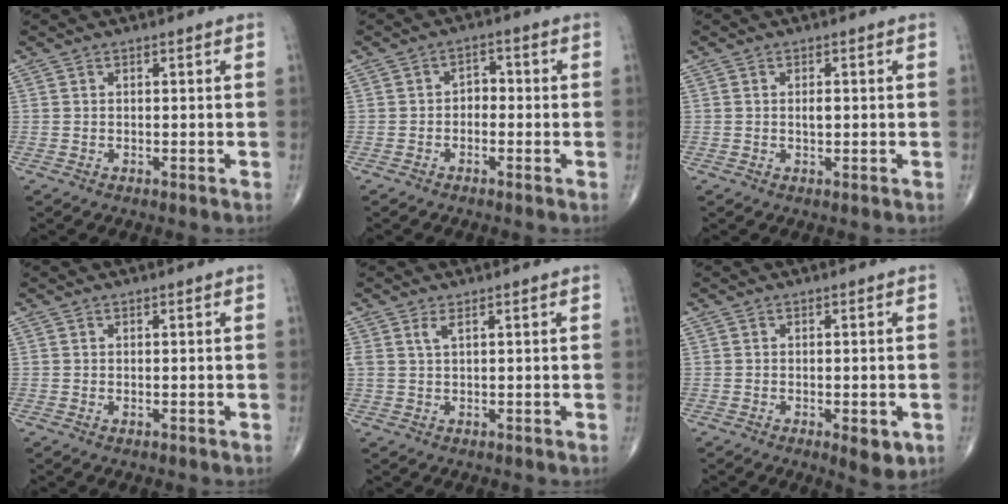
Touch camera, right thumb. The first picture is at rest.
{"total": 2.7, "force": [-0.8, 2.0, 1.6], "torque": [-0.006, 0.018, -0.025]}
{"total": 1.5, "force": [0.0, 0.7, 1.3], "torque": [-0.022, -0.001, 0.001]}
{"total": 0.0}
{"total": 1.6, "force": [0.8, 0.3, 1.3], "torque": [-0.037, 0.002, 0.021]}
{"total": 4.3, "force": [-1.4, 1.6, 3.8], "torque": [-0.040, -0.007, -0.011]}